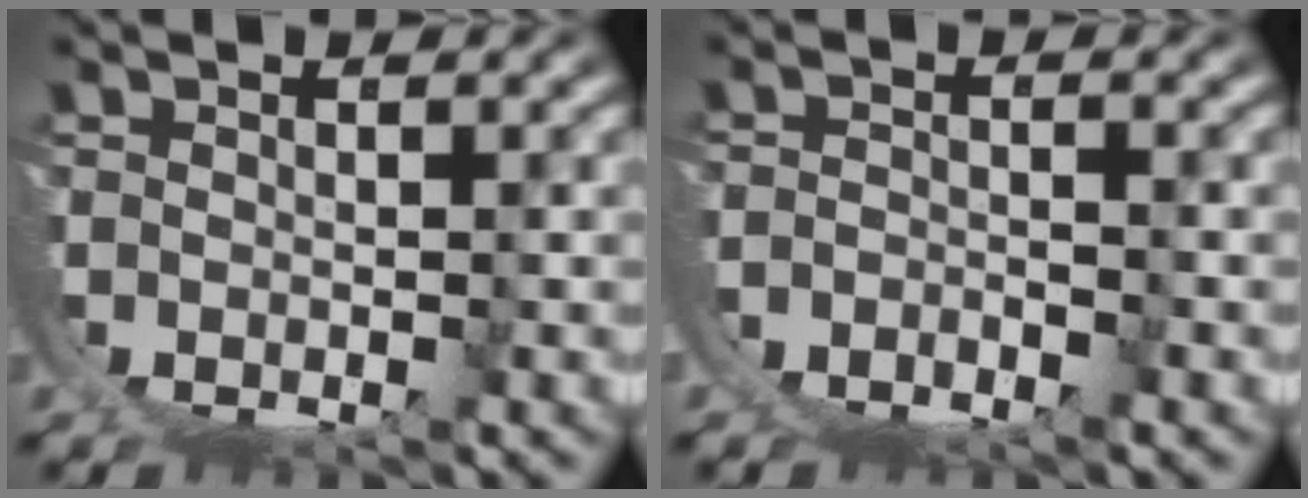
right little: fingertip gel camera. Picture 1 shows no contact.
{"total": 5.1, "force": [-1.0, 4.5, 2.2], "torque": [-0.071, -0.018, -0.017]}